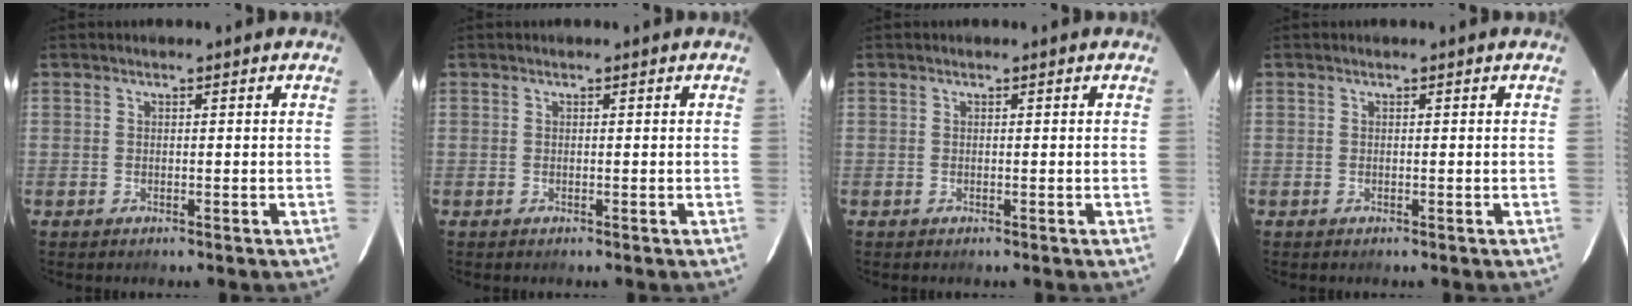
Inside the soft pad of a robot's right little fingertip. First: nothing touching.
{"total": 0.0}
{"total": 0.0}
{"total": 0.0}